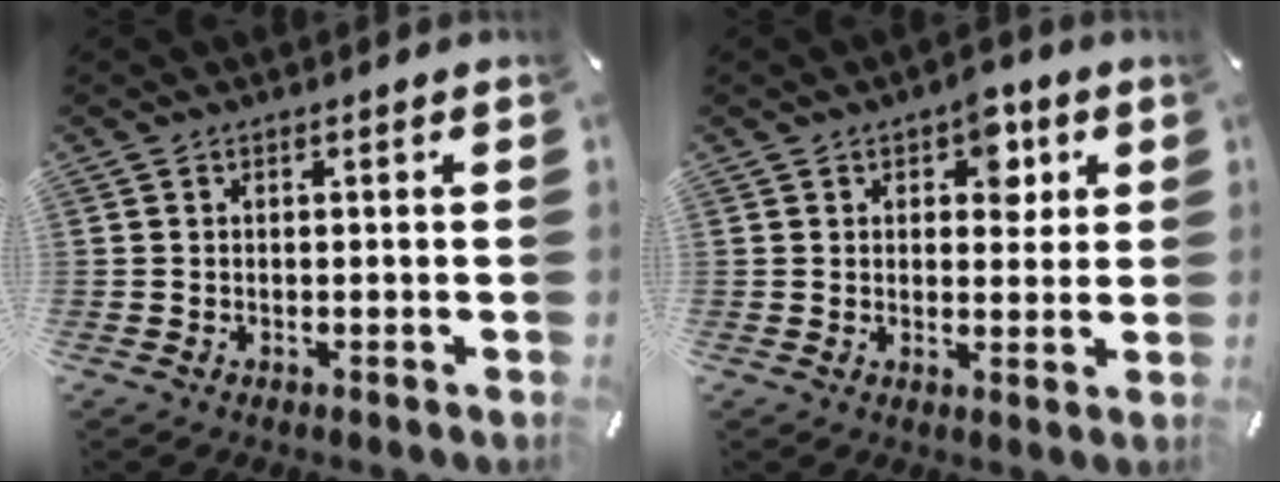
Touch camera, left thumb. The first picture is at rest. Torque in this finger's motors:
{"motor_torque": [0.76, 0.72, 0.47, -0.35, 0.00]}